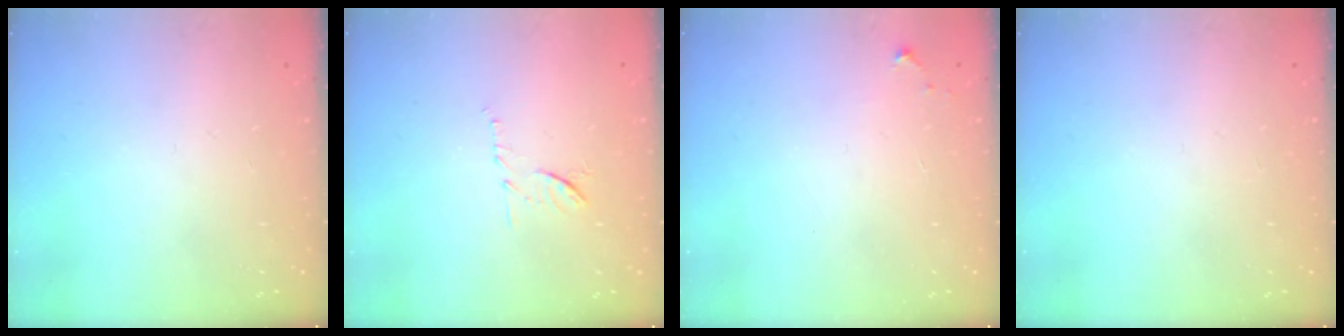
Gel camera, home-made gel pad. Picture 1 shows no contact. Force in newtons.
{"total": 7.8, "press": 7.8, "slide": 0.3}
{"total": 4.3, "press": 4.3, "slide": 0.7}
{"total": 0.0}